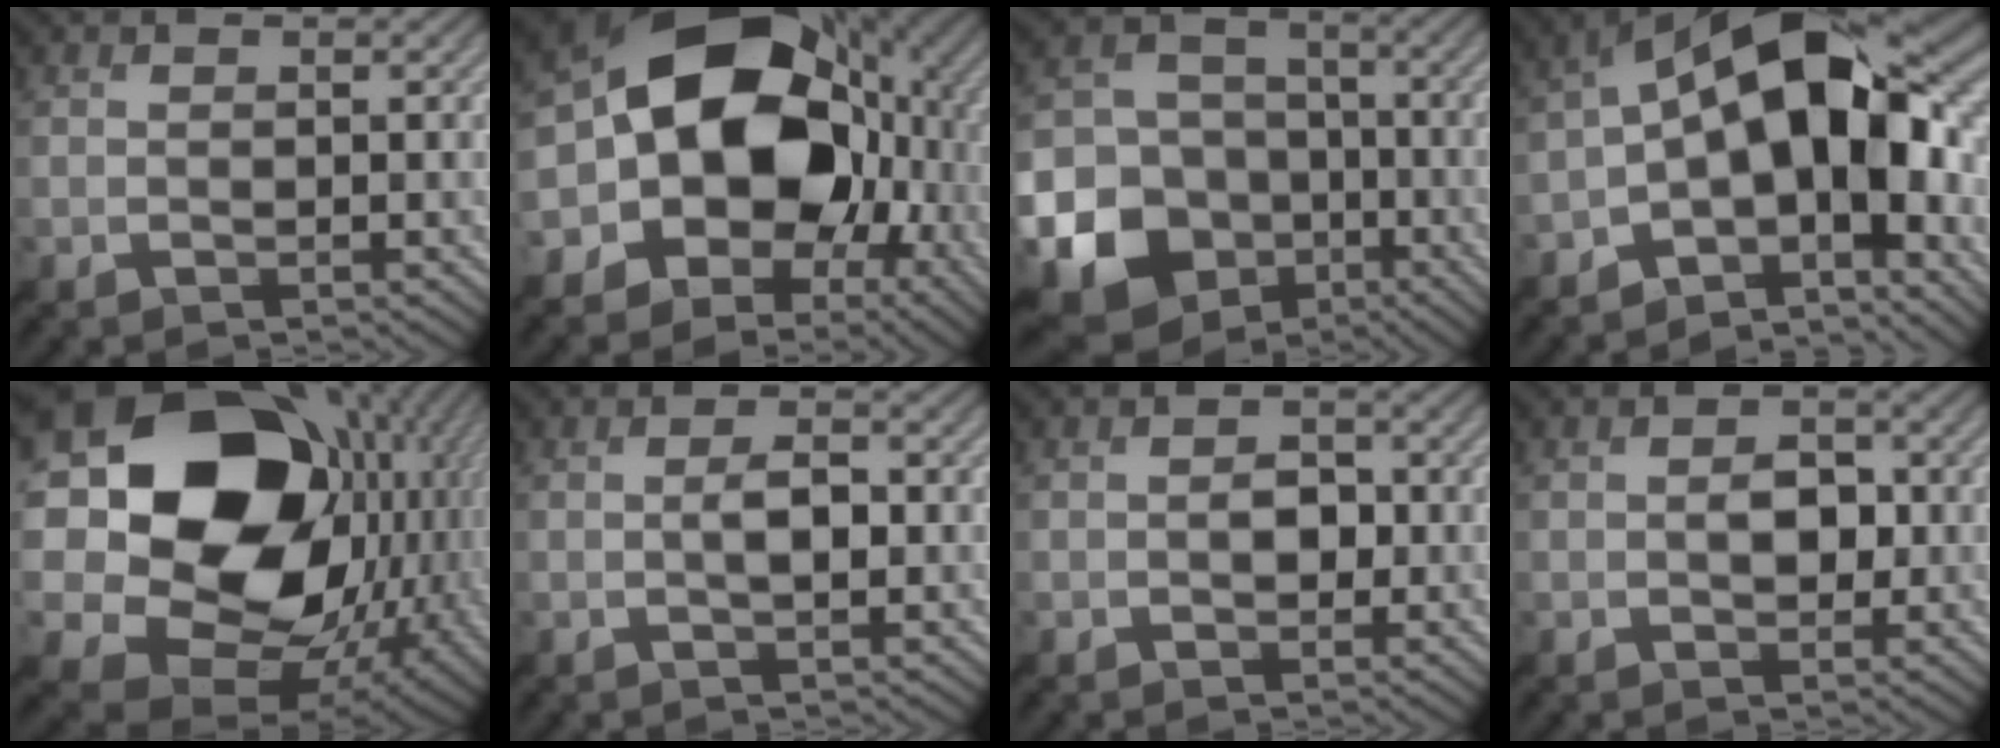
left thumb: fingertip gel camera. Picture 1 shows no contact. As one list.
[{"total": 21.6, "force": [0.7, 16.6, 13.8], "torque": [-0.251, -0.002, 0.003]}, {"total": 20.7, "force": [-8.8, 17.4, 7.0], "torque": [-0.216, -0.062, -0.158]}, {"total": 16.9, "force": [-2.2, 7.8, 14.9], "torque": [-0.233, 0.020, -0.049]}, {"total": 23.2, "force": [3.5, 18.2, 13.9], "torque": [-0.337, -0.023, 0.095]}, {"total": 2.8, "force": [-0.3, 0.8, 2.6], "torque": [-0.051, 0.006, -0.010]}, {"total": 2.1, "force": [-0.5, 1.6, 1.4], "torque": [-0.025, -0.001, -0.012]}, {"total": 2.8, "force": [-0.2, 1.8, 2.2], "torque": [-0.038, 0.000, -0.008]}]